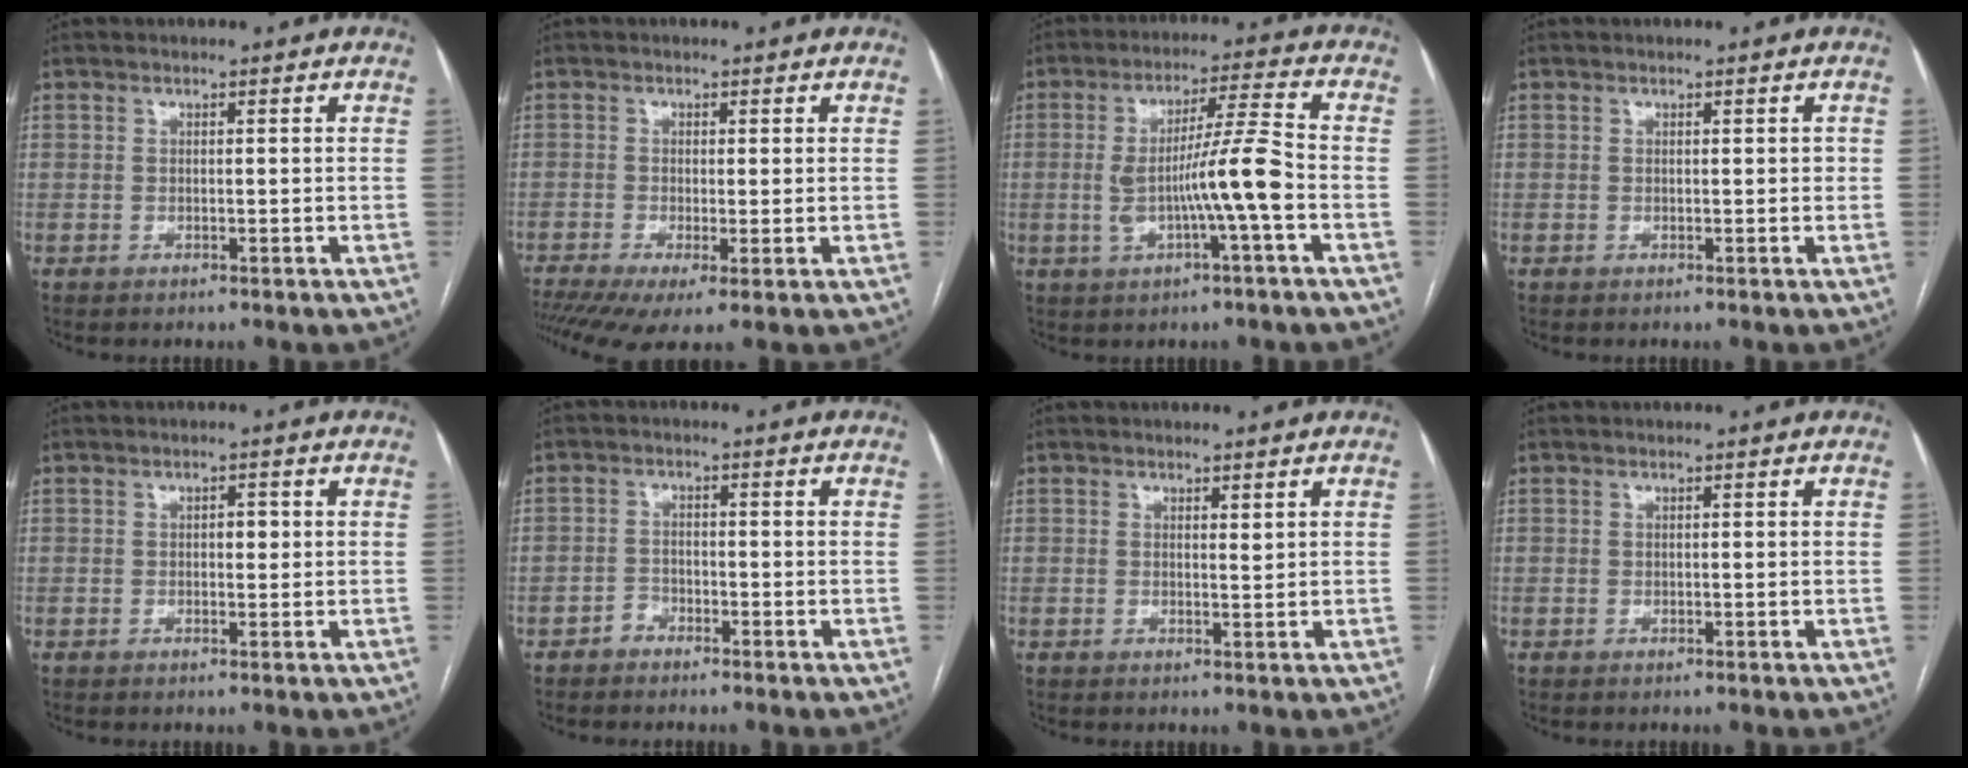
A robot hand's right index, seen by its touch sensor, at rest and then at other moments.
{"total": 7.9, "force": [-3.9, 2.1, 6.6], "torque": [-0.125, -0.014, -0.069]}
{"total": 9.7, "force": [-1.9, -0.3, 9.5], "torque": [-0.174, 0.012, -0.032]}
{"total": 0.7, "force": [0.1, 0.4, 0.5], "torque": [-0.007, 0.001, 0.003]}
{"total": 1.6, "force": [0.2, 0.8, 1.3], "torque": [-0.017, 0.004, 0.002]}
{"total": 1.9, "force": [-1.5, 1.1, 0.2], "torque": [-0.002, 0.006, -0.029]}
{"total": 0.7, "force": [0.5, 0.1, 0.6], "torque": [-0.010, -0.004, 0.008]}
{"total": 0.0}